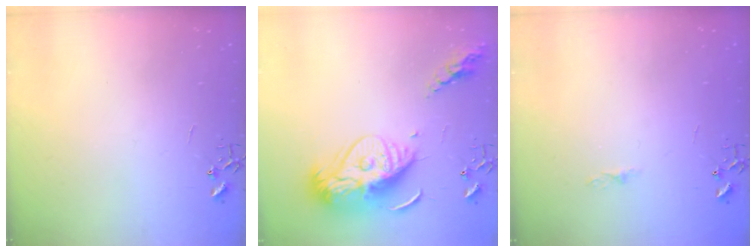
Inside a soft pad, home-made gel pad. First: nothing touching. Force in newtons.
{"total": 18.4, "press": 18.3, "slide": 1.7}
{"total": 3.6, "press": 3.5, "slide": 0.5}